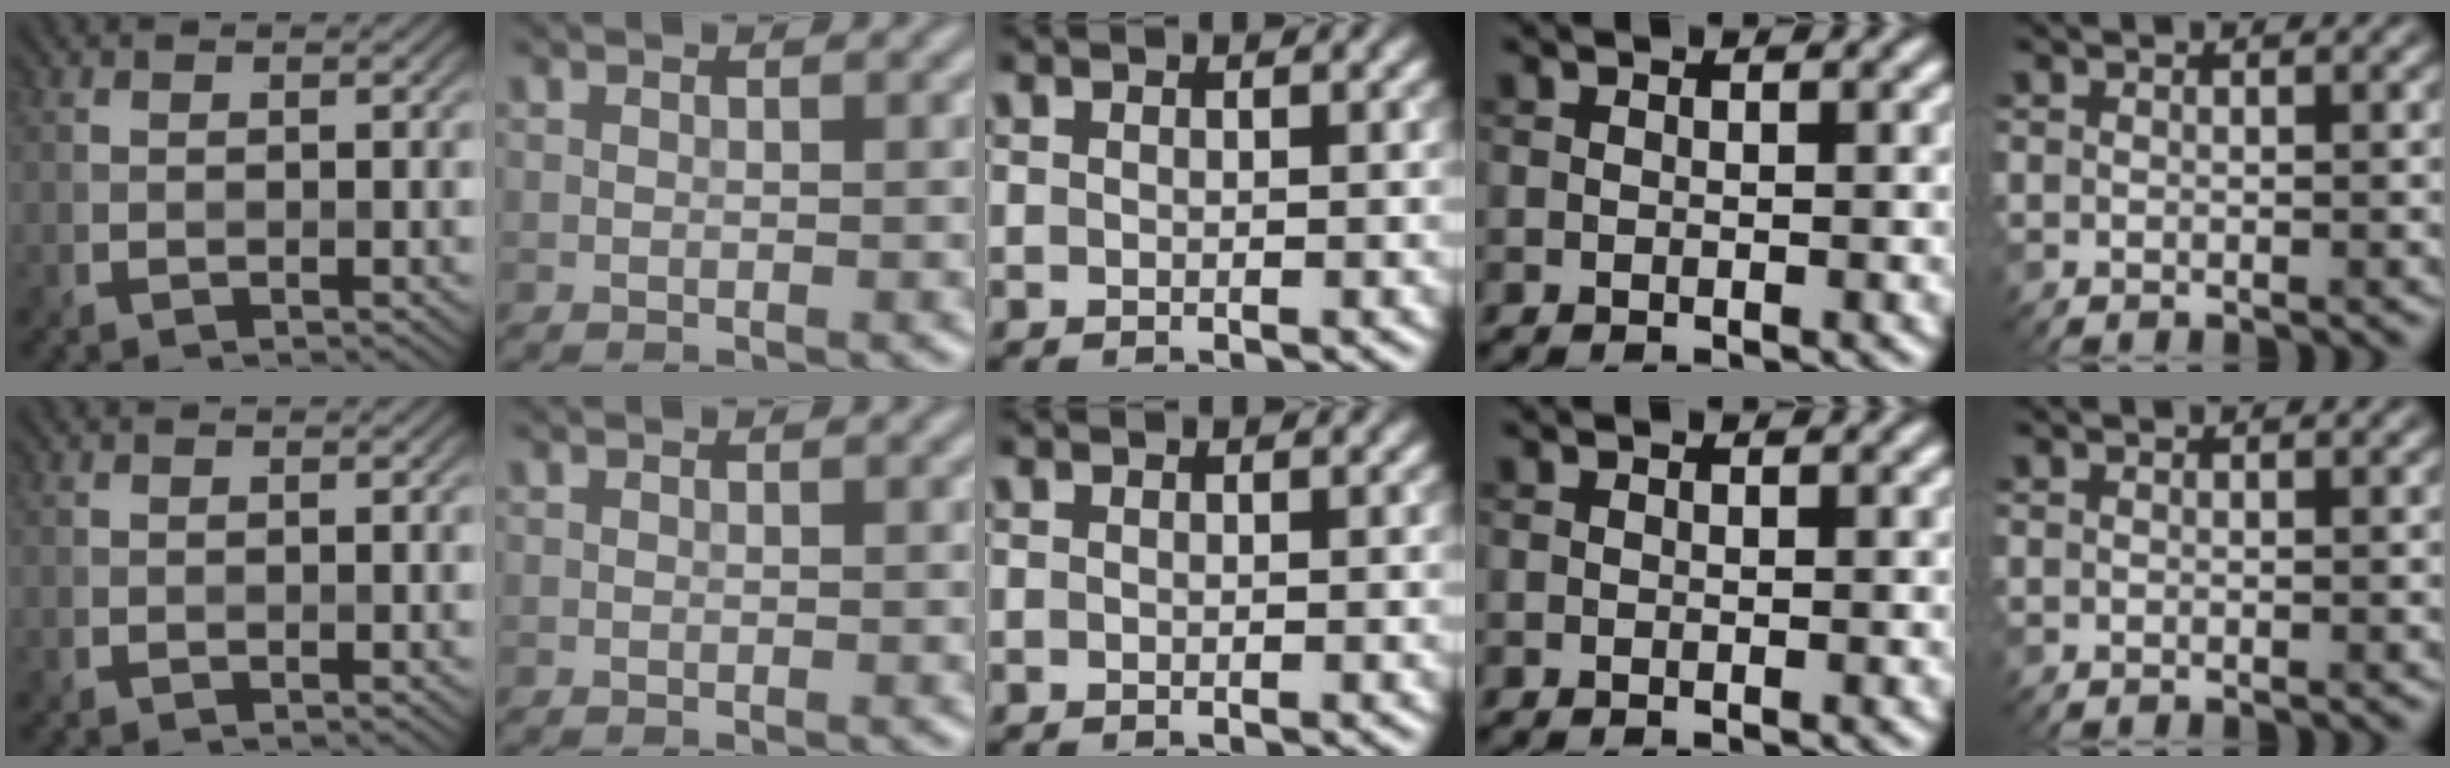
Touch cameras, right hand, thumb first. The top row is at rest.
{}